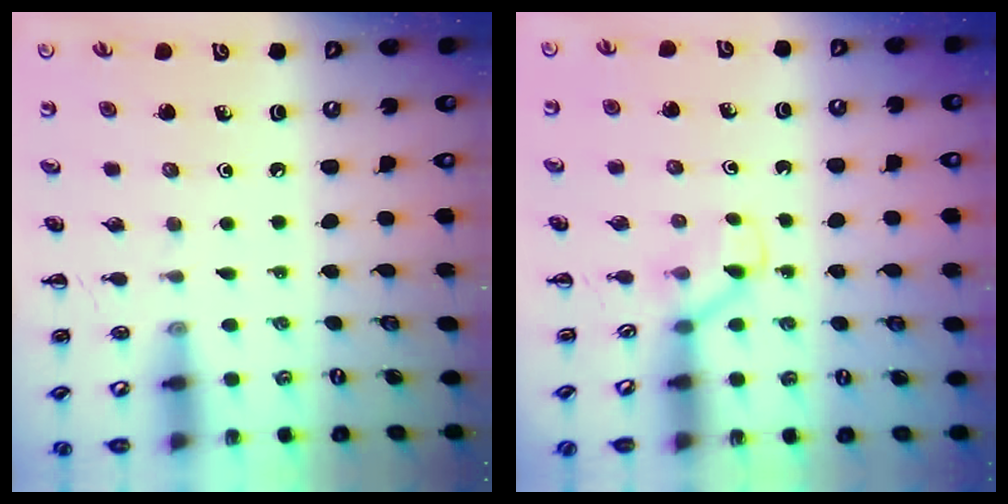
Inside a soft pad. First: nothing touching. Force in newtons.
{"total": 3.0, "press": 2.8, "slide": 1.1}